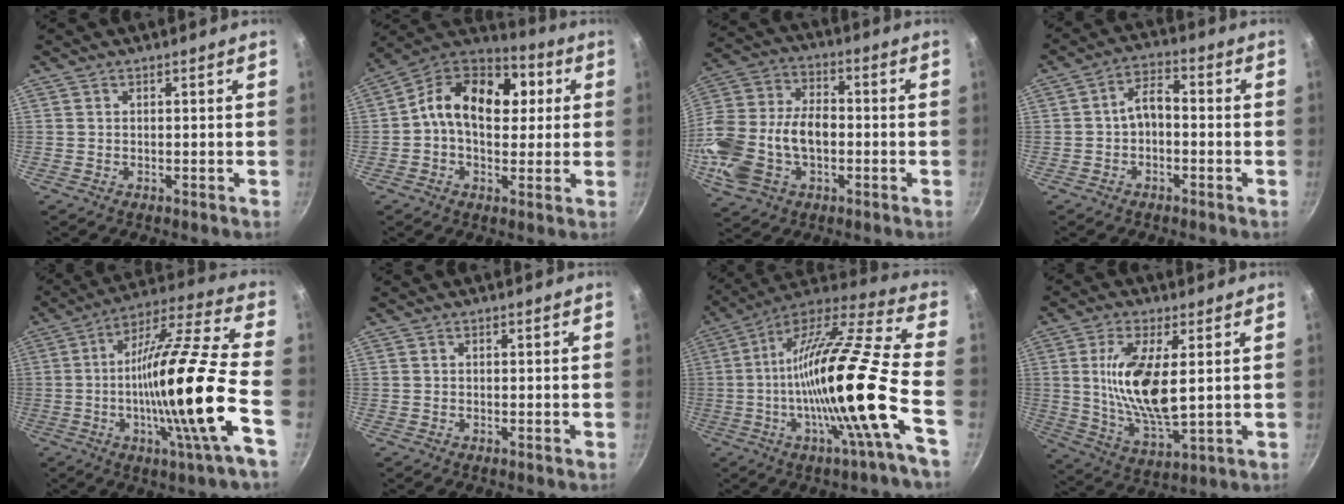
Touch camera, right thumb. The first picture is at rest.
{"total": 17.5, "force": [2.6, 12.0, 12.5], "torque": [-0.162, 0.024, 0.016]}
{"total": 18.8, "force": [-3.0, 12.4, 13.8], "torque": [-0.273, 0.036, -0.053]}
{"total": 5.3, "force": [-1.1, 3.3, 4.0], "torque": [-0.059, 0.030, -0.024]}
{"total": 23.2, "force": [-5.4, 2.2, 22.4], "torque": [-0.346, 0.021, -0.101]}
{"total": 0.0}
{"total": 24.6, "force": [-5.9, 2.7, 23.7], "torque": [-0.375, 0.006, -0.115]}
{"total": 14.4, "force": [2.3, 5.7, 13.1], "torque": [-0.248, -0.015, 0.047]}